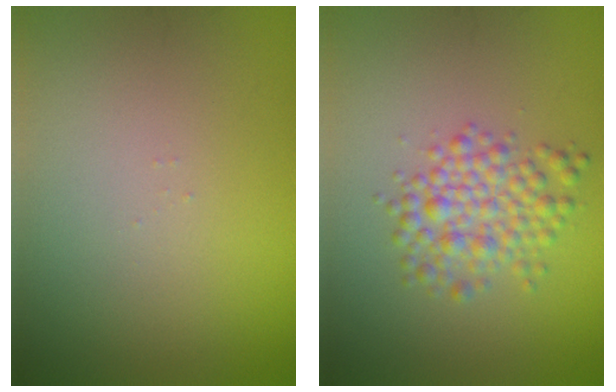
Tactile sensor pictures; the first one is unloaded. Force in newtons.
{"total": 3.8, "press": 3.8, "slide": 0.0}